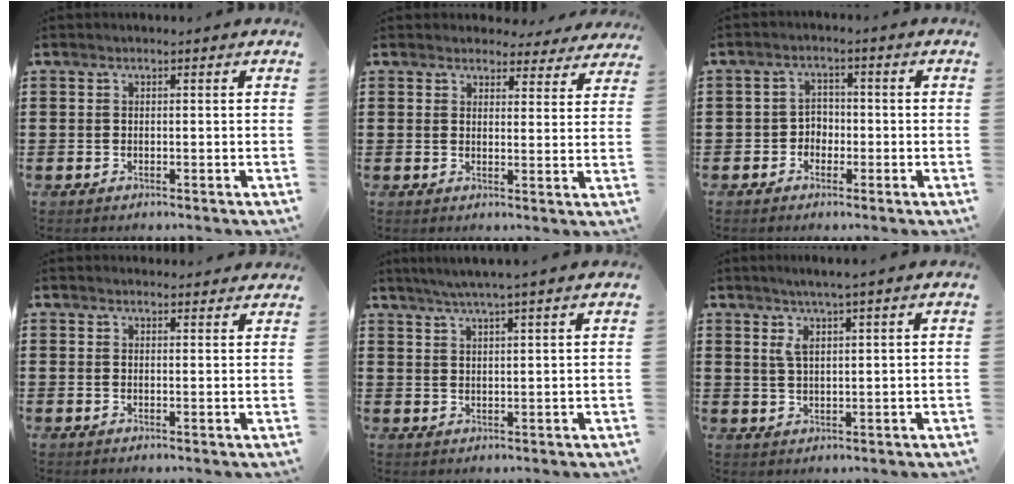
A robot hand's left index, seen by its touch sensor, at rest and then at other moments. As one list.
[{"total": 3.9, "force": [3.7, 1.1, 0.6], "torque": [-0.016, -0.012, 0.068]}, {"total": 2.6, "force": [-1.3, 2.1, 0.7], "torque": [-0.021, 0.007, -0.032]}, {"total": 1.7, "force": [1.7, 0.3, 0.1], "torque": [-0.005, 0.003, 0.033]}, {"total": 3.7, "force": [3.0, -0.7, 2.0], "torque": [-0.045, -0.007, 0.052]}, {"total": 3.7, "force": [2.0, 0.4, 3.1], "torque": [-0.064, 0.002, 0.035]}]